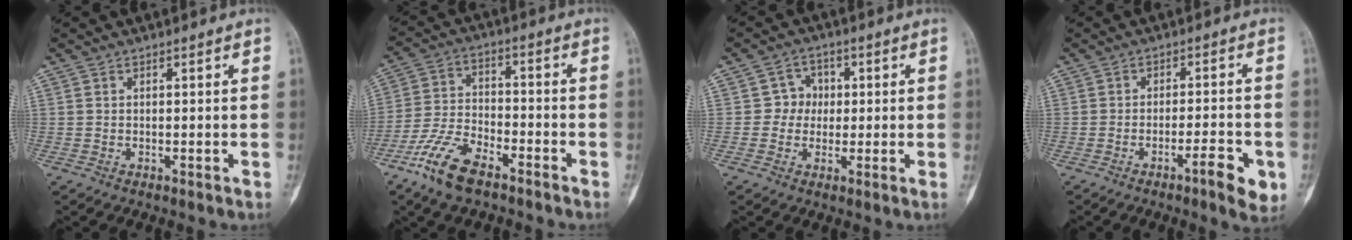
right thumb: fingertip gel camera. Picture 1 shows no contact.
{"total": 11.2, "force": [-7.4, 4.4, 7.1], "torque": [-0.153, 0.035, -0.147]}
{"total": 4.5, "force": [0.3, 4.2, 1.4], "torque": [0.014, 0.011, -0.005]}
{"total": 6.4, "force": [-2.9, 1.3, 5.6], "torque": [-0.079, 0.014, -0.036]}